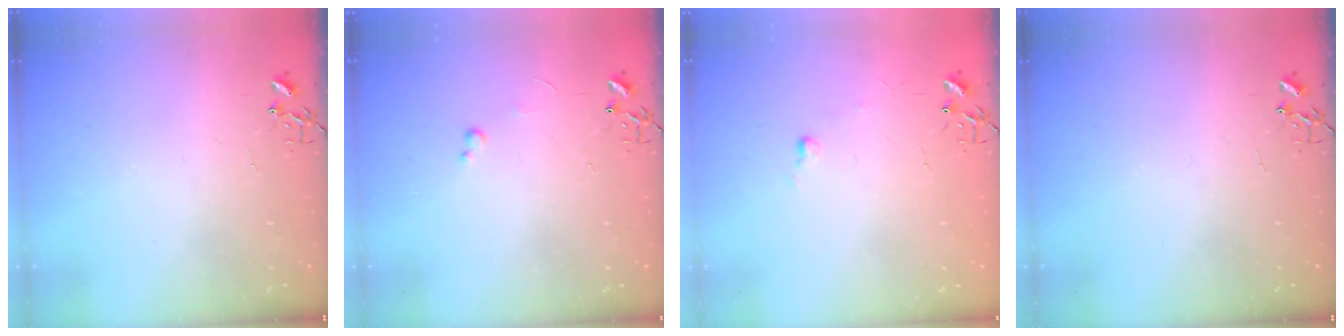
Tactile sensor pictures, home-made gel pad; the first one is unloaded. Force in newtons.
{"total": 2.6, "press": 2.6, "slide": 0.4}
{"total": 4.0, "press": 4.0, "slide": 0.6}
{"total": 0.0}